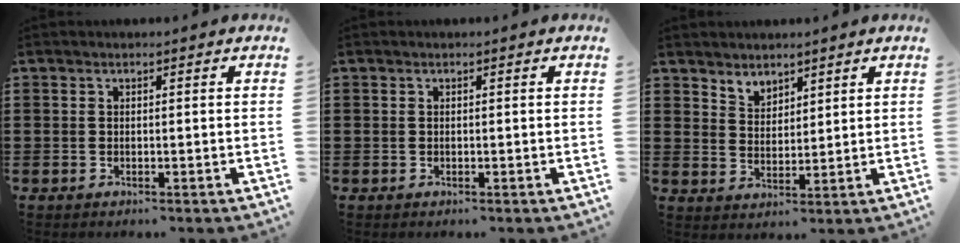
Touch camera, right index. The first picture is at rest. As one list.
[{"total": 0.0}, {"total": 3.2, "force": [2.9, 1.3, -0.3], "torque": [-0.007, -0.003, 0.056]}]